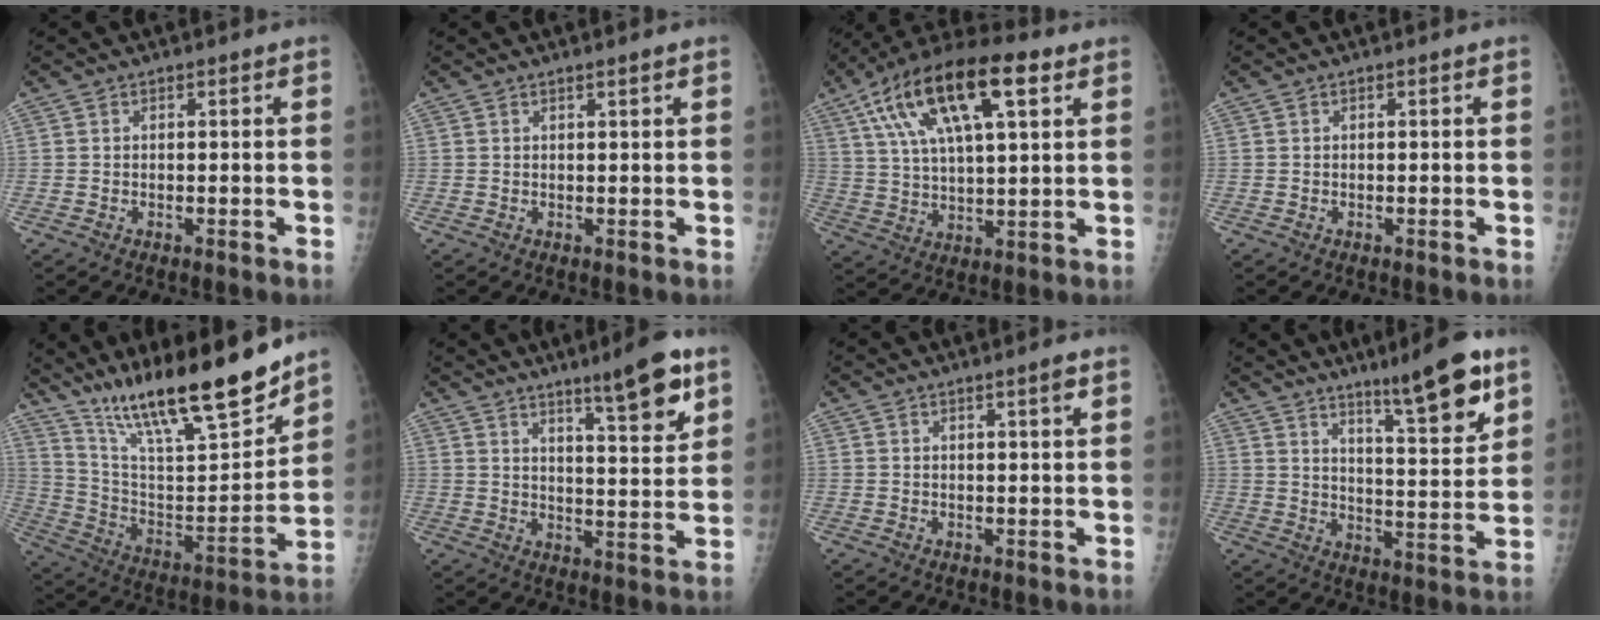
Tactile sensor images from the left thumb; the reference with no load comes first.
{"total": 0.9, "force": [0.6, -0.1, 0.7], "torque": [-0.011, -0.004, 0.012]}
{"total": 20.4, "force": [9.2, 7.7, 16.5], "torque": [-0.296, 0.006, 0.160]}
{"total": 0.0}
{"total": 24.3, "force": [18.5, 4.6, 15.0], "torque": [-0.228, -0.081, 0.321]}
{"total": 11.7, "force": [7.4, 1.9, 8.9], "torque": [-0.116, -0.044, 0.109]}
{"total": 1.9, "force": [1.1, -0.1, 1.6], "torque": [-0.024, -0.006, 0.017]}
{"total": 13.8, "force": [8.8, 2.1, 10.4], "torque": [-0.139, -0.057, 0.138]}